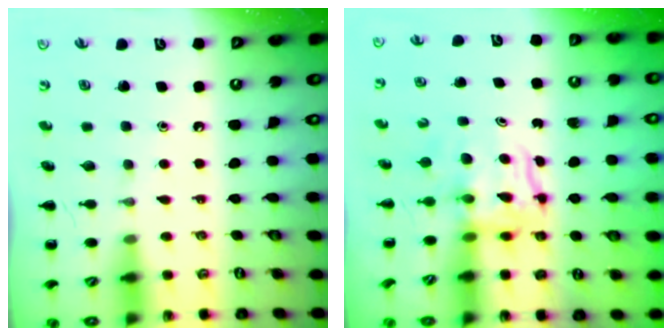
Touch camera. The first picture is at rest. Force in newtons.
{"total": 3.7, "press": 3.6, "slide": 0.3}